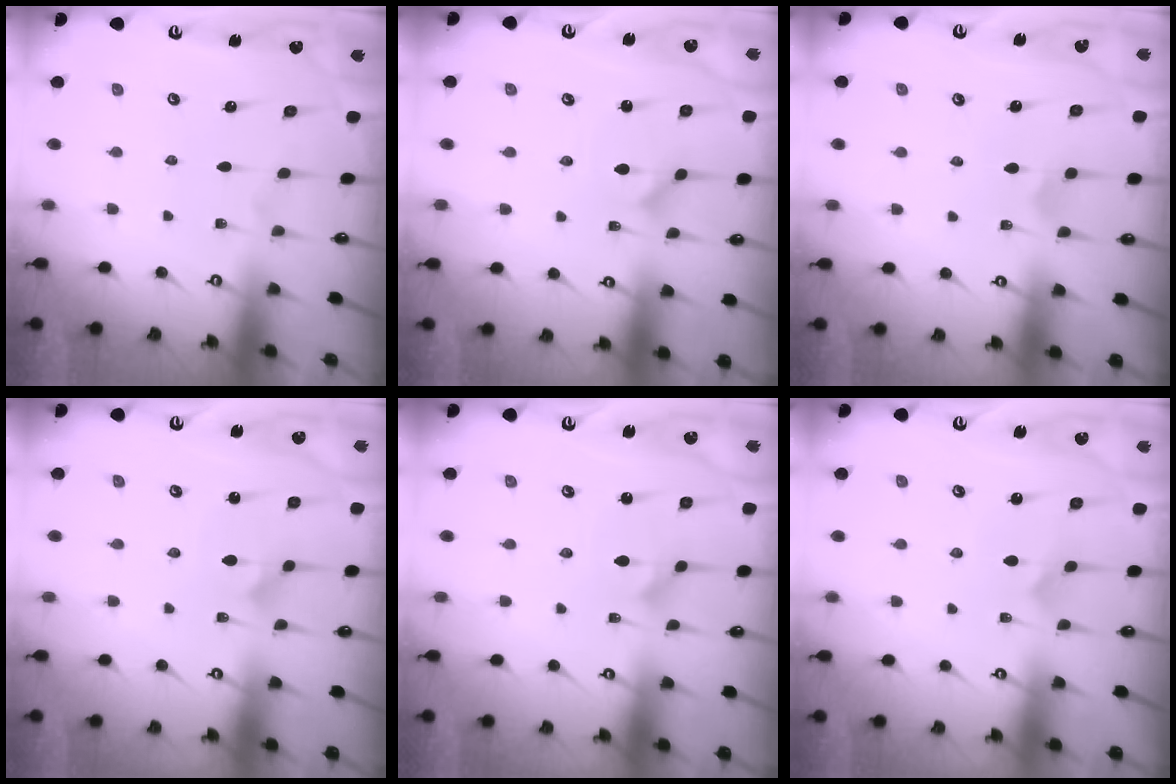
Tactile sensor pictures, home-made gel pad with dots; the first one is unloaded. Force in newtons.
{"total": 1.3, "press": 1.2, "slide": 0.3}
{"total": 4.6, "press": 4.6, "slide": 0.3}
{"total": 1.5, "press": 1.5, "slide": 0.0}
{"total": 1.6, "press": 1.6, "slide": 0.2}
{"total": 2.8, "press": 2.8, "slide": 0.3}